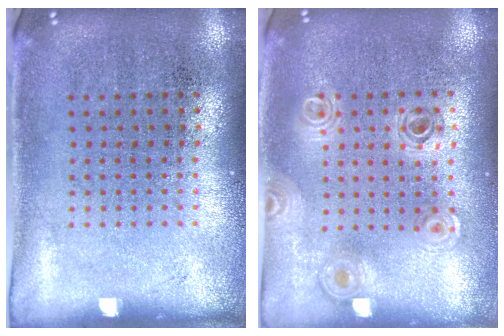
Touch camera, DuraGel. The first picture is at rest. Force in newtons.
{"total": 0.9, "press": 0.9, "slide": 0.1}